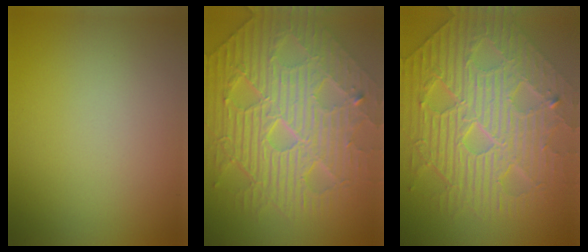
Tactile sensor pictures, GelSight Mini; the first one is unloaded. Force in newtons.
{"total": 11.5, "press": 7.6, "slide": 8.6}
{"total": 10.6, "press": 7.5, "slide": 7.5}